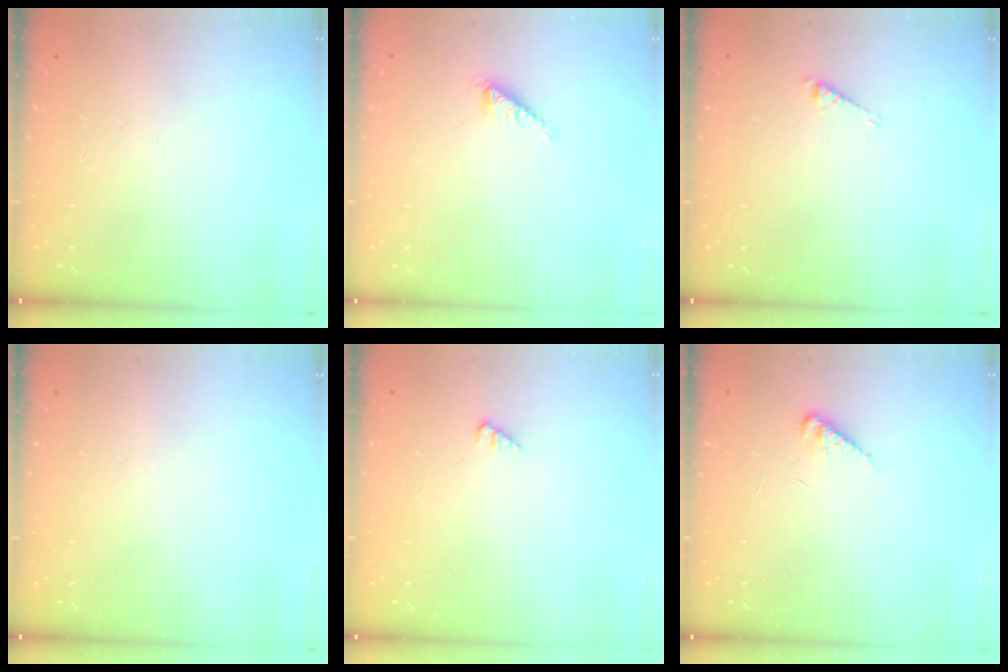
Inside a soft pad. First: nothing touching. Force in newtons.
{"total": 0.8, "press": 0.7, "slide": 0.1}
{"total": 2.7, "press": 2.7, "slide": 0.2}
{"total": 0.0}
{"total": 1.6, "press": 1.6, "slide": 0.2}
{"total": 2.7, "press": 2.6, "slide": 0.4}